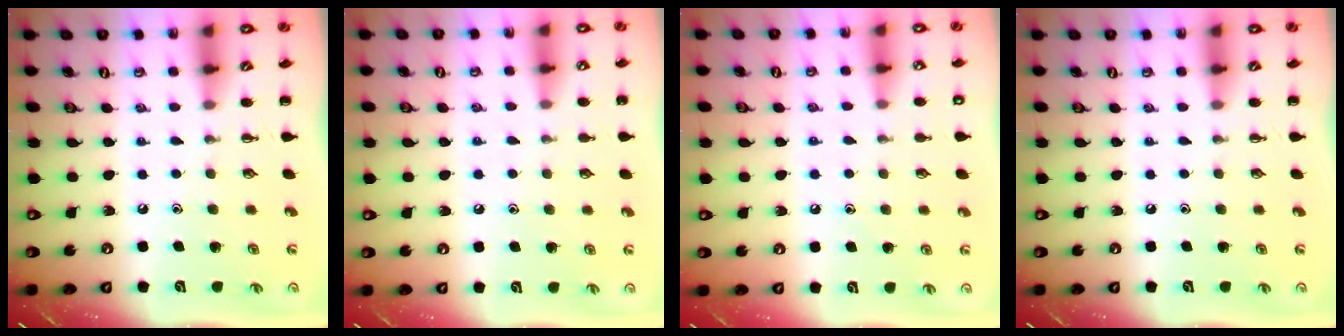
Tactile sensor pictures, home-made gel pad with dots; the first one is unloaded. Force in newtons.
{"total": 5.2, "press": 4.9, "slide": 1.8}
{"total": 7.0, "press": 6.7, "slide": 1.9}
{"total": 0.0}